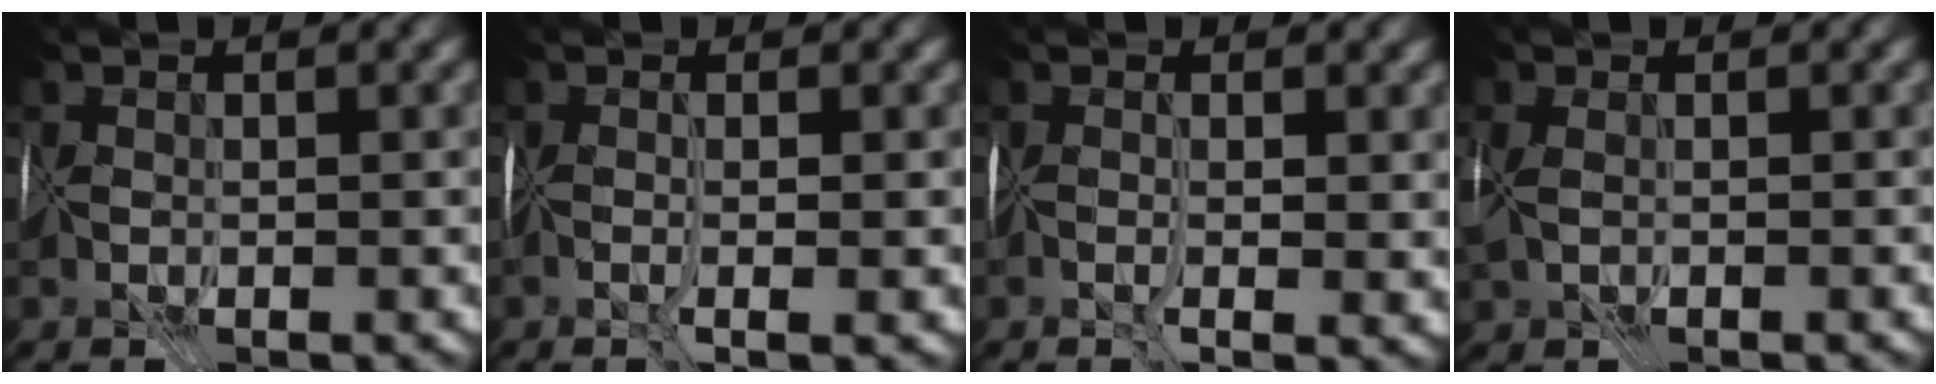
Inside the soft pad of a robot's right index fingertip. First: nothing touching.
{"total": 1.9, "force": [-0.5, -0.2, 1.8], "torque": [-0.032, -0.011, -0.004]}
{"total": 2.9, "force": [0.1, 1.0, 2.8], "torque": [-0.046, -0.006, 0.005]}
{"total": 2.8, "force": [-0.4, 1.8, 2.1], "torque": [-0.045, -0.006, 0.004]}